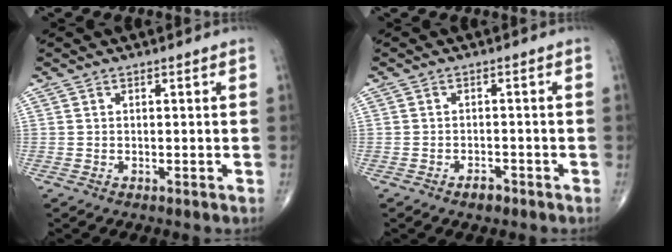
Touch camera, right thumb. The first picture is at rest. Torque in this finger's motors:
{"motor_torque": [-0.17, -0.04, -0.10, -0.09, -0.01]}